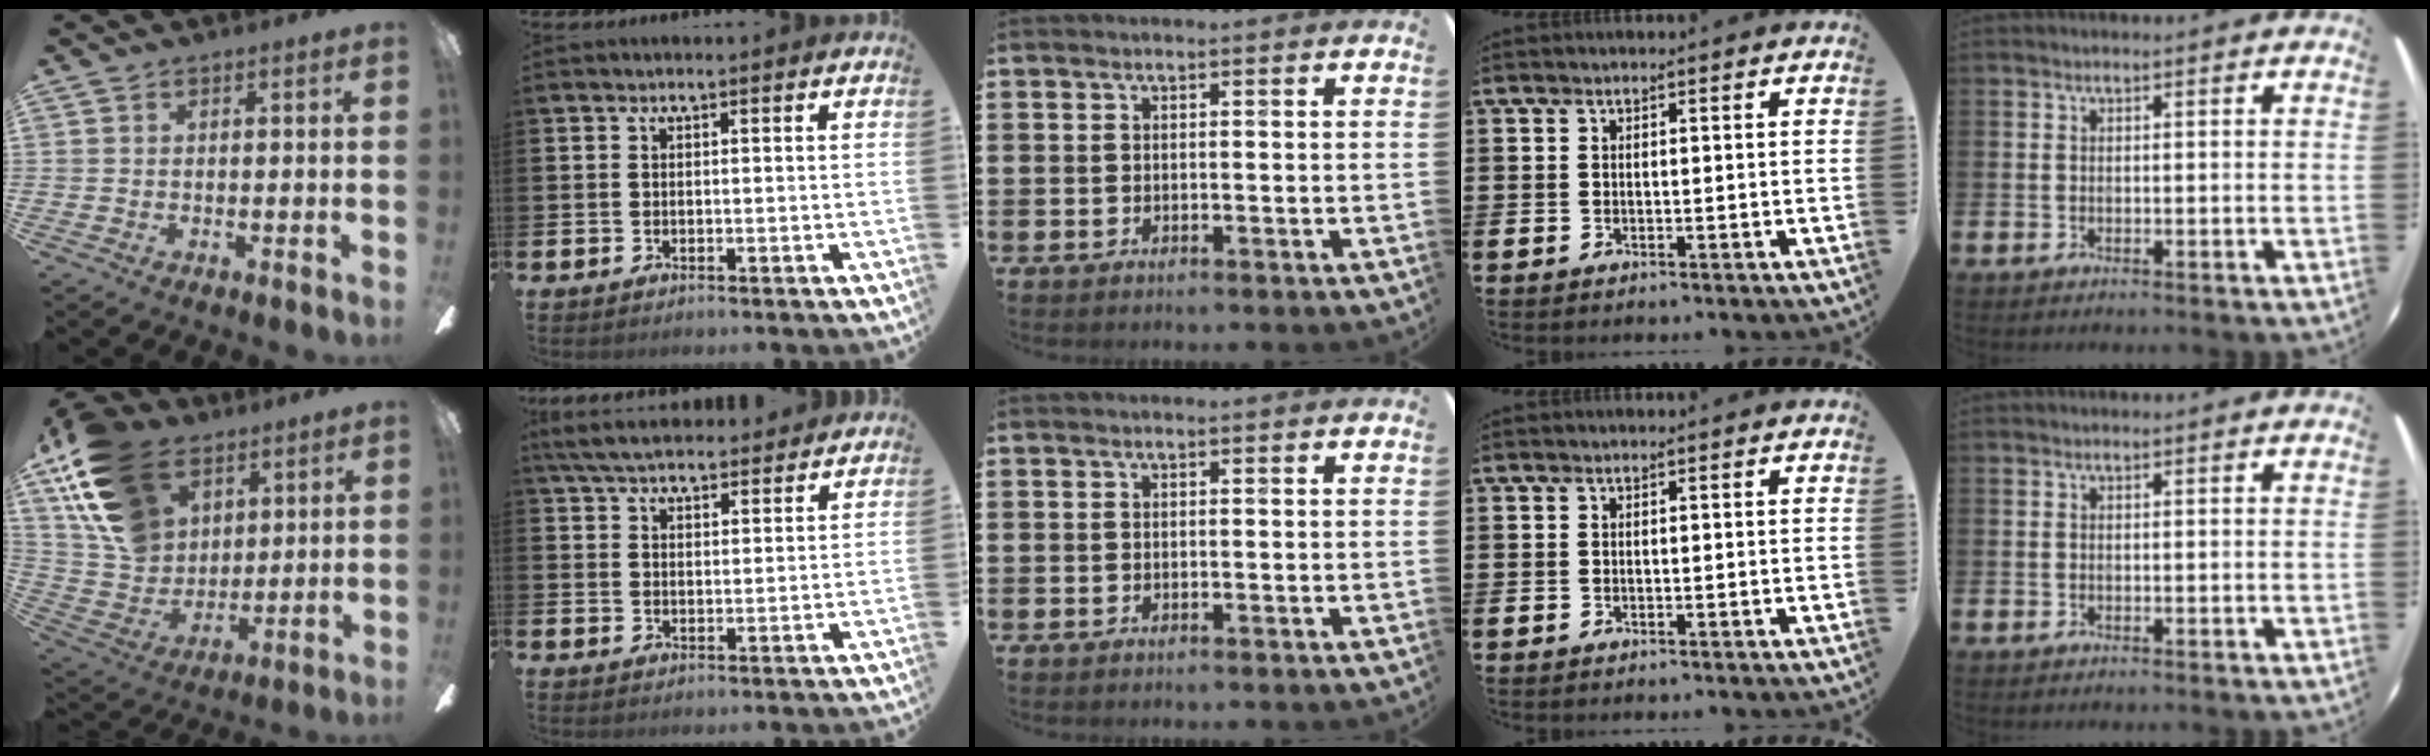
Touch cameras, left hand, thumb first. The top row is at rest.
{"thumb": {"total": 20.5, "force": [11.0, 13.8, 10.5], "torque": [-0.223, -0.038, 0.211]}, "index": {"total": 5.6, "force": [5.3, 1.2, 1.3], "torque": [-0.049, -0.019, 0.098]}}